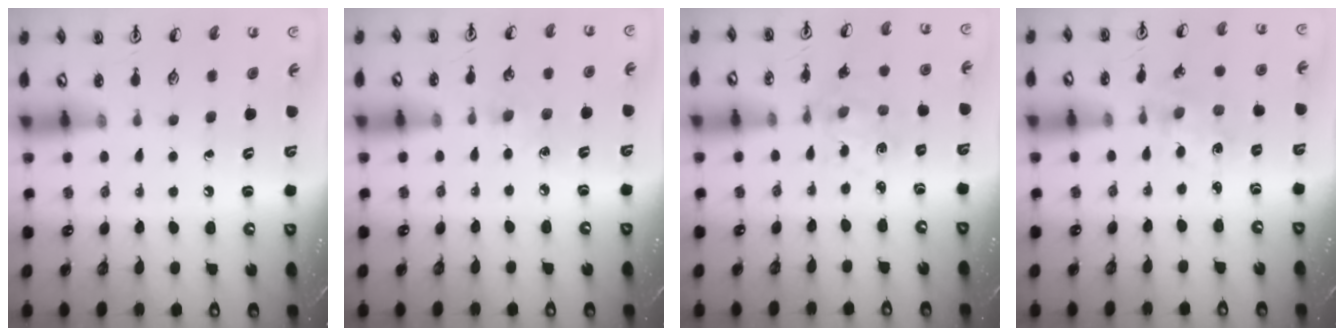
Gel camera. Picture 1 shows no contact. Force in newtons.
{"total": 5.5, "press": 5.4, "slide": 0.7}
{"total": 1.5, "press": 1.5, "slide": 0.0}
{"total": 0.8, "press": 0.8, "slide": 0.2}